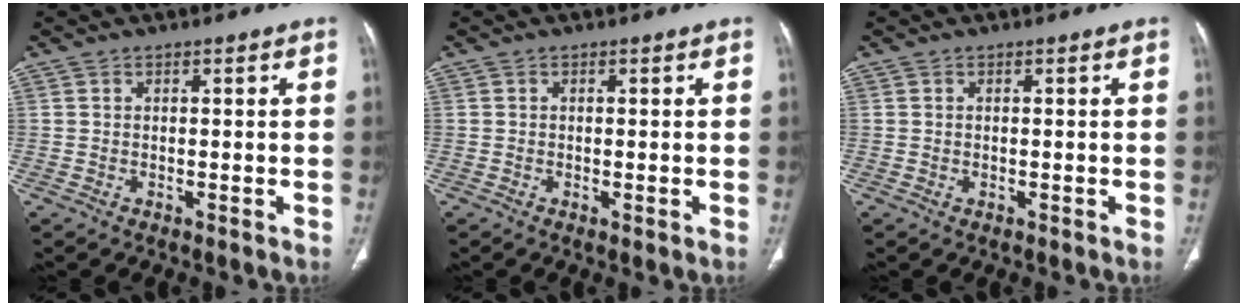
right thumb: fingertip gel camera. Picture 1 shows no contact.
{"total": 0.8, "force": [-0.2, 0.2, 0.8], "torque": [-0.015, -0.004, -0.003]}
{"total": 0.0}